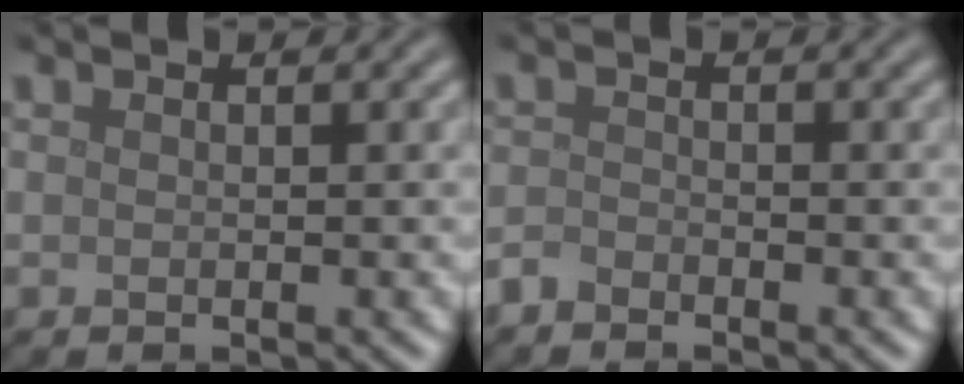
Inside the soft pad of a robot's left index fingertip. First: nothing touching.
{"total": 1.3, "force": [-1.2, 0.5, 0.3], "torque": [-0.004, 0.002, -0.028]}